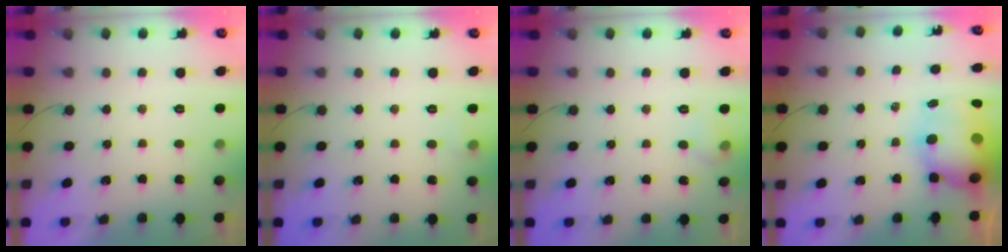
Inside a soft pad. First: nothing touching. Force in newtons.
{"total": 4.6, "press": 4.4, "slide": 1.4}
{"total": 5.4, "press": 5.1, "slide": 1.7}
{"total": 10.5, "press": 10.3, "slide": 2.5}